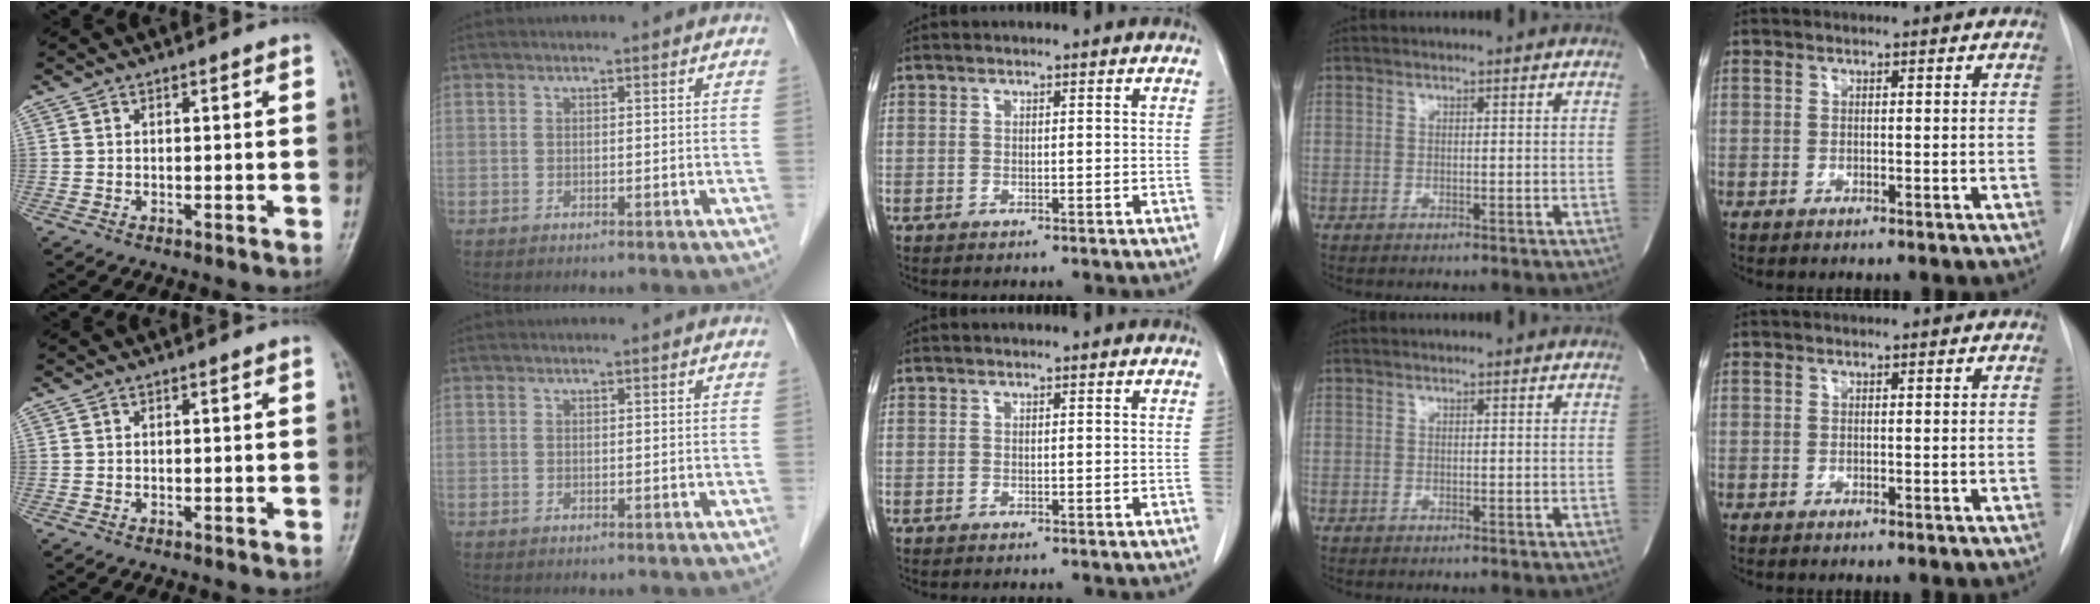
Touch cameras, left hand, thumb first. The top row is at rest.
{}